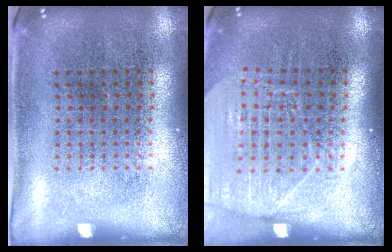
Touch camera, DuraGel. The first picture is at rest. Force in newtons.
{"total": 1.6, "press": 1.5, "slide": 0.5}